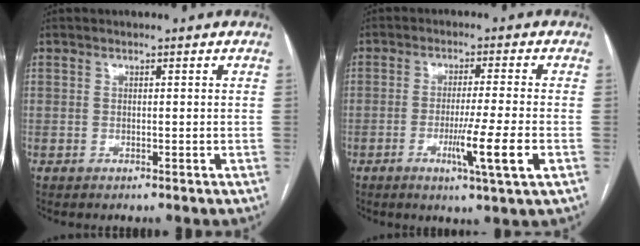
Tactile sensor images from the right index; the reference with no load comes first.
{"total": 8.2, "force": [-2.7, -1.1, 7.7], "torque": [-0.130, -0.022, -0.046]}